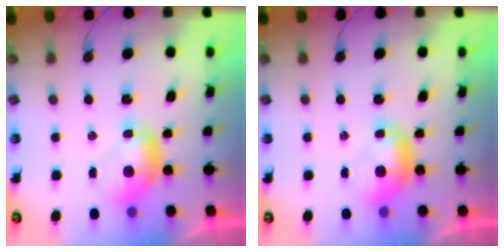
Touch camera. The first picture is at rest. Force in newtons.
{"total": 0.0}